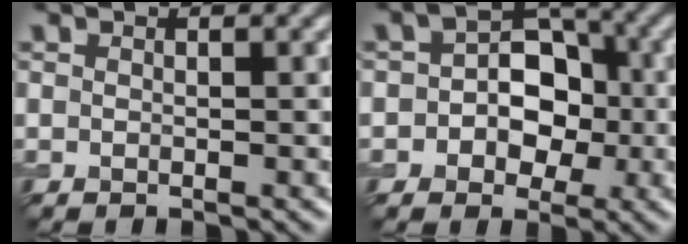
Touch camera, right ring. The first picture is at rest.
{"total": 4.7, "force": [-0.4, 3.6, 3.0], "torque": [-0.036, 0.010, -0.010]}